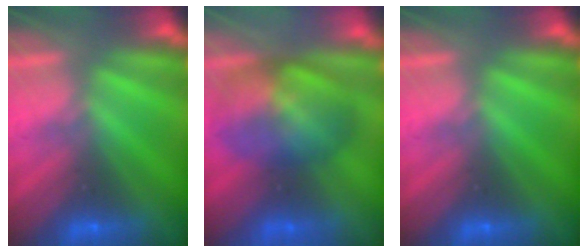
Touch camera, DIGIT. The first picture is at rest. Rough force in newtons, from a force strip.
{"total": 5.9}
{"total": 0.0}